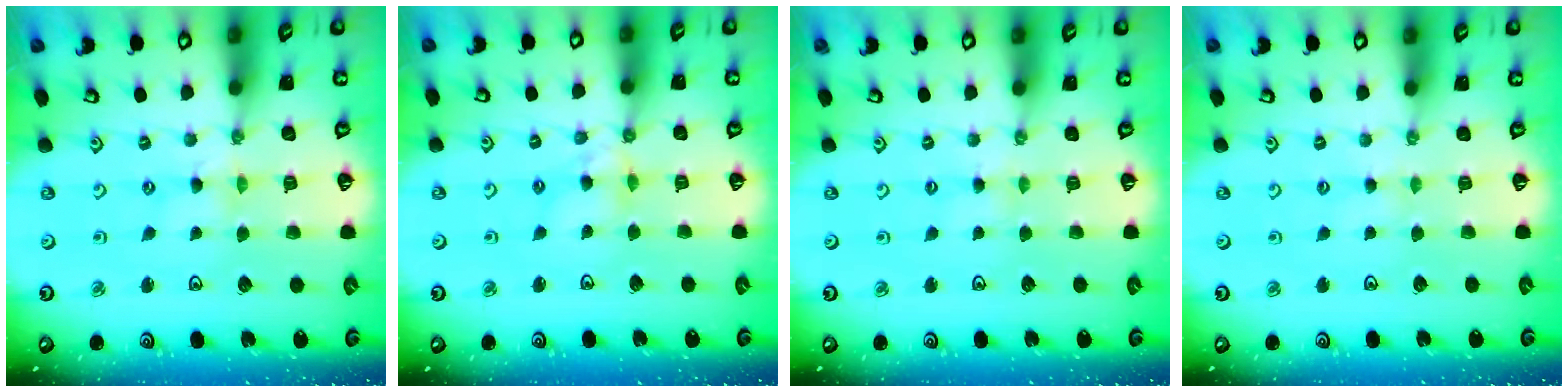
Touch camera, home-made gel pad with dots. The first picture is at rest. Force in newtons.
{"total": 6.0, "press": 5.9, "slide": 0.6}
{"total": 1.8, "press": 1.7, "slide": 0.3}
{"total": 1.9, "press": 1.9, "slide": 0.3}